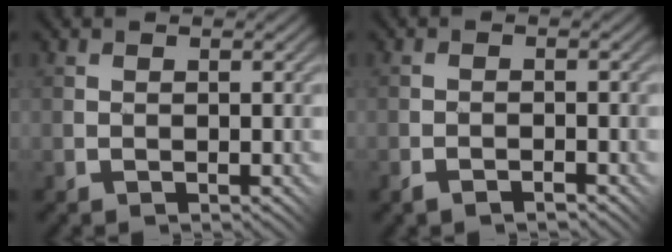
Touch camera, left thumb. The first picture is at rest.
{"total": 1.3, "force": [-1.3, 0.1, 0.4], "torque": [-0.005, 0.007, -0.028]}